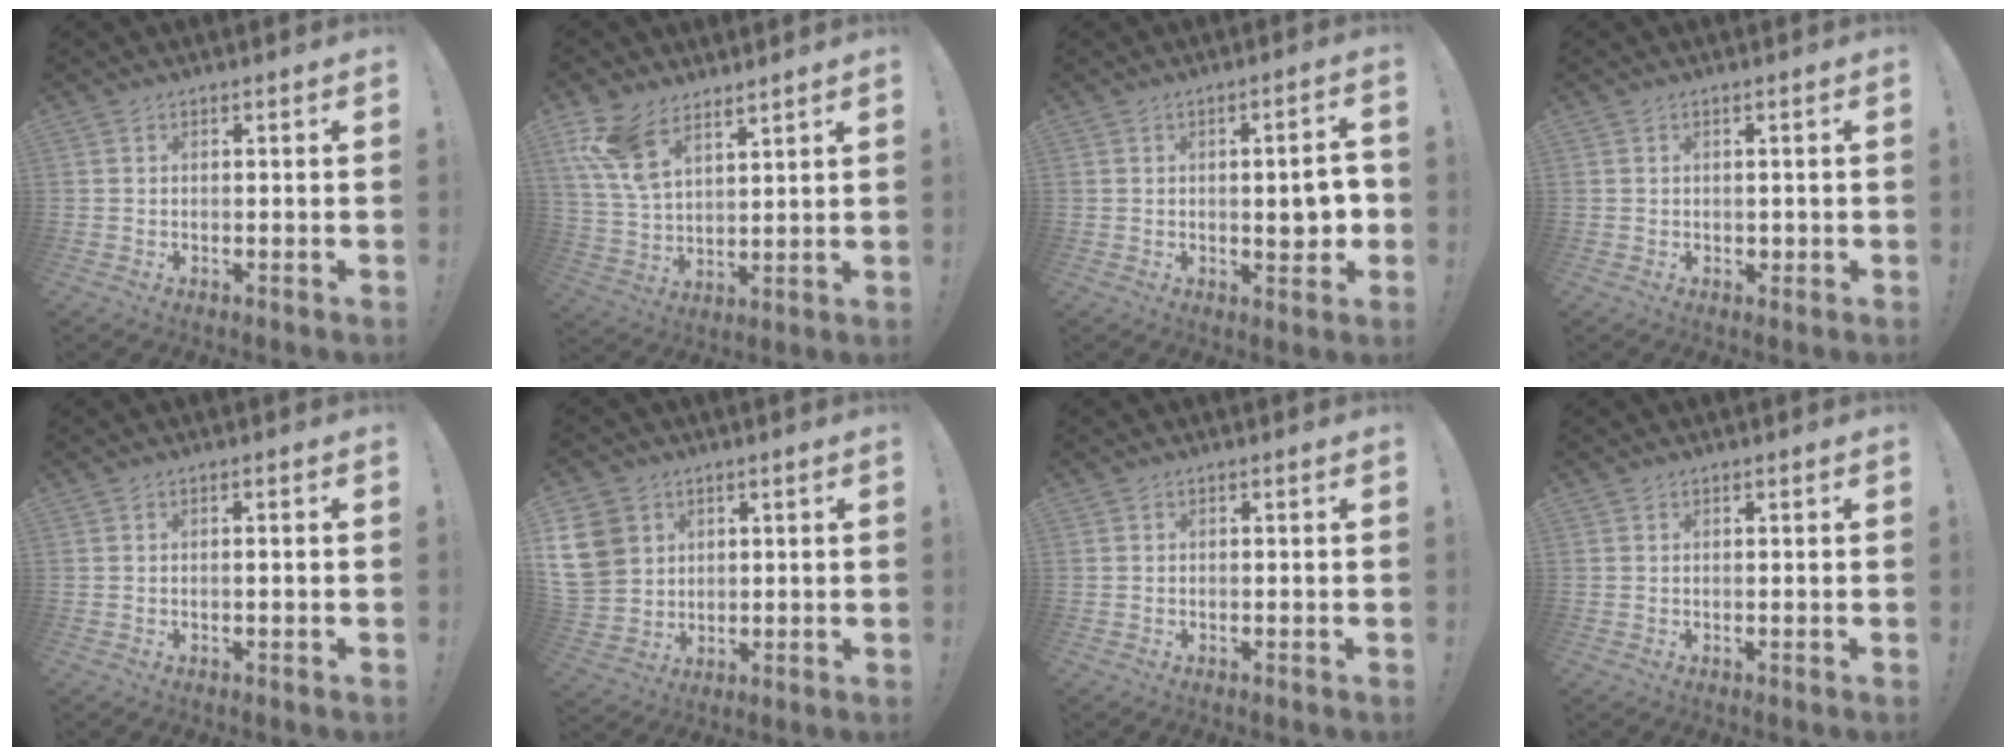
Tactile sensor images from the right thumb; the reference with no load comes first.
{"total": 11.4, "force": [8.2, 5.4, 5.8], "torque": [-0.127, -0.034, 0.163]}
{"total": 7.2, "force": [-0.3, 2.4, 6.8], "torque": [-0.084, -0.004, -0.006]}
{"total": 1.0, "force": [0.1, 0.9, 0.4], "torque": [-0.001, 0.001, 0.001]}
{"total": 0.9, "force": [-0.2, -0.1, 0.9], "torque": [-0.013, -0.001, -0.005]}
{"total": 12.1, "force": [3.6, 10.4, 5.1], "torque": [-0.105, -0.011, 0.075]}
{"total": 0.0}
{"total": 0.0}